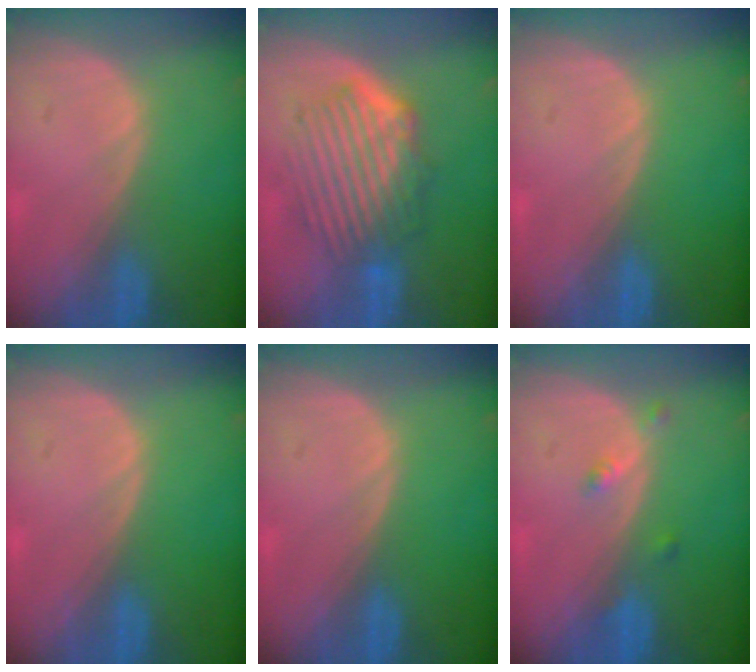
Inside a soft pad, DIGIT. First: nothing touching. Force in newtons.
{"total": 9.4, "press": 8.4, "slide": 4.4}
{"total": 0.0}
{"total": 0.0}
{"total": 0.0}
{"total": 2.2, "press": 1.8, "slide": 1.3}